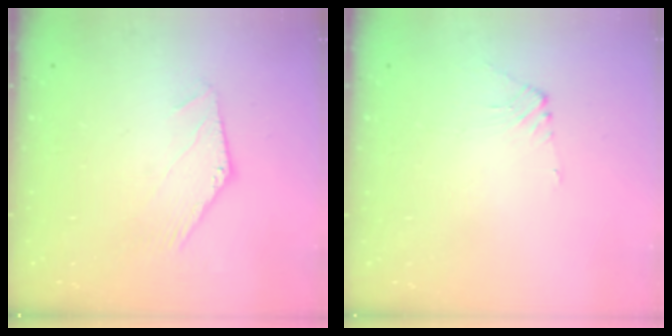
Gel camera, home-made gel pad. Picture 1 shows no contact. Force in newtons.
{"total": 1.8, "press": 1.8, "slide": 0.4}